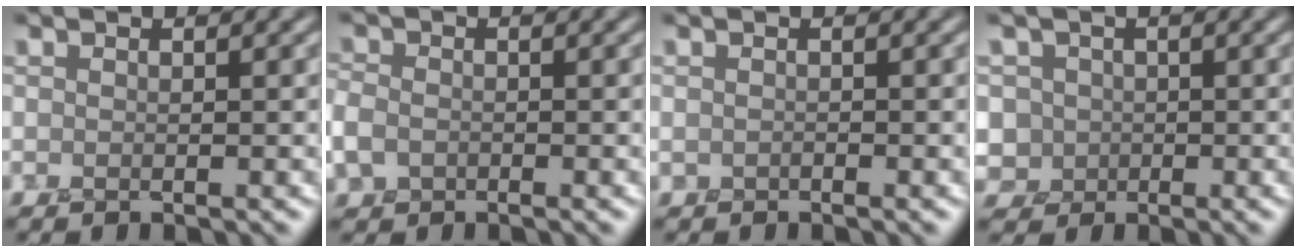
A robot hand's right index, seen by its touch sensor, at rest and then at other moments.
{"total": 1.8, "force": [-0.5, 1.6, 0.6], "torque": [-0.016, 0.004, -0.019]}
{"total": 0.0}
{"total": 4.3, "force": [1.1, 4.1, 0.7], "torque": [-0.005, 0.032, 0.005]}